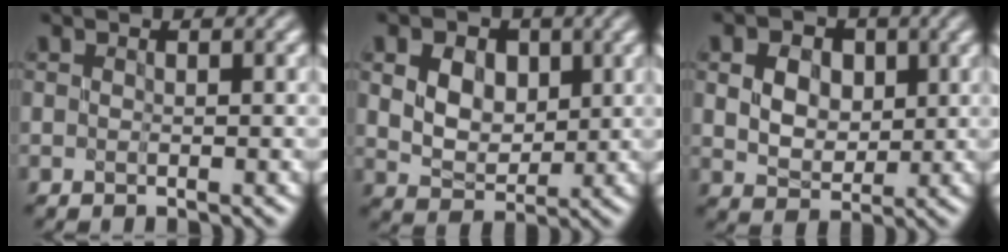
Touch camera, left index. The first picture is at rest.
{"total": 6.9, "force": [2.6, 5.1, 3.9], "torque": [-0.081, 0.022, 0.039]}
{"total": 5.4, "force": [1.6, 4.0, 3.3], "torque": [-0.064, 0.014, 0.018]}